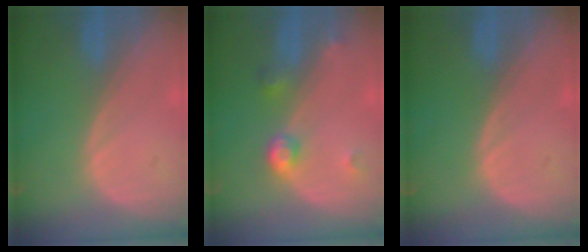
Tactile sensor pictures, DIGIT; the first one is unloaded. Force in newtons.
{"total": 3.9, "press": 3.6, "slide": 1.5}
{"total": 0.0}